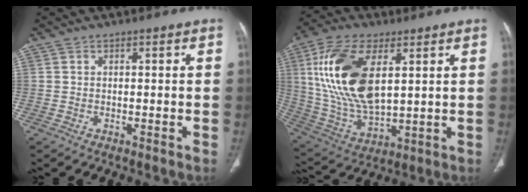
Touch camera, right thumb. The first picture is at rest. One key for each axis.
{"total": 20.4, "fx": 5.4, "fy": 10.2, "fz": 16.8, "tx": -0.334, "ty": -0.018, "tz": 0.108}